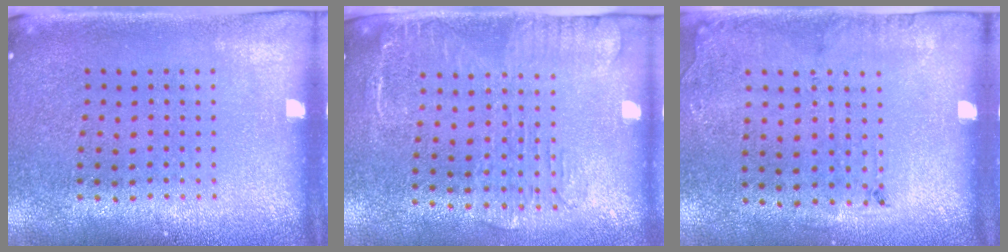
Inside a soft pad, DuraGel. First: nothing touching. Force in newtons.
{"total": 1.8, "press": 1.5, "slide": 0.9}
{"total": 1.8, "press": 1.2, "slide": 1.3}